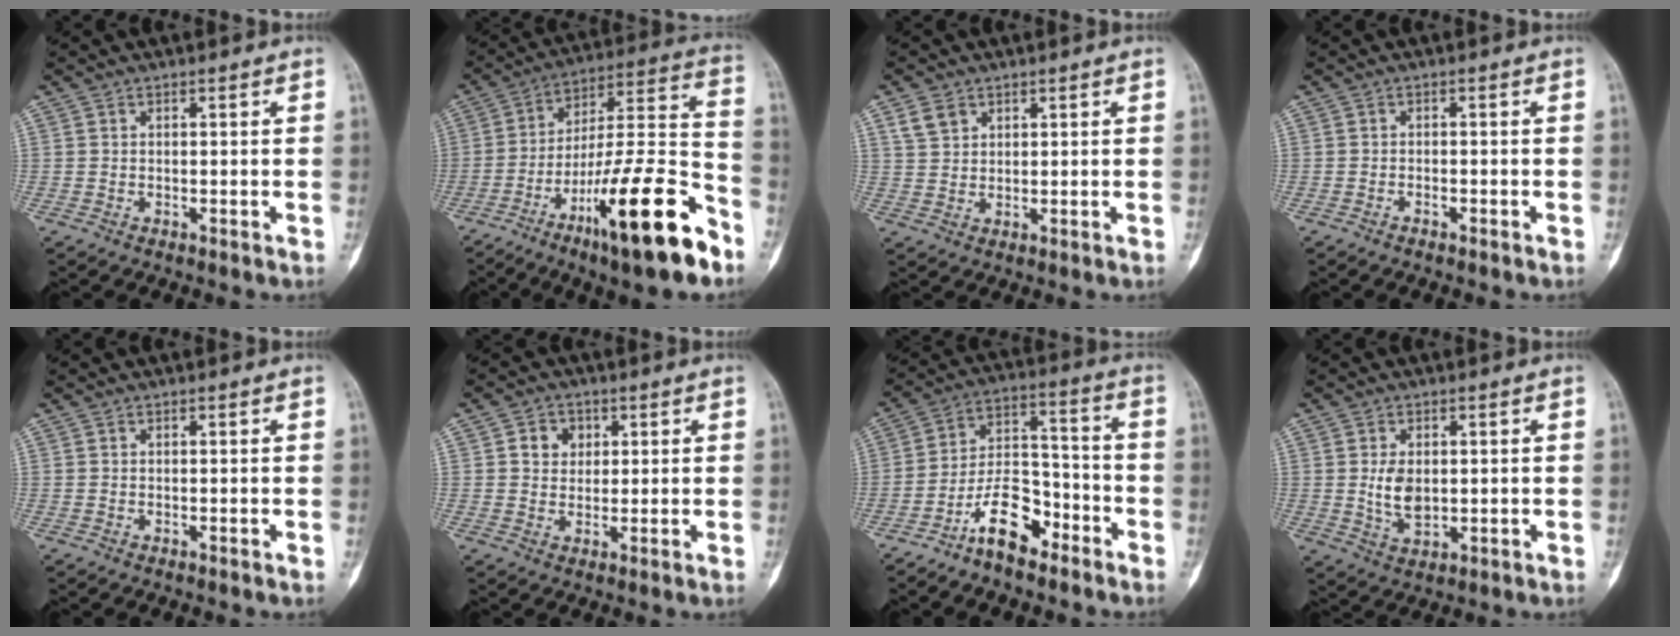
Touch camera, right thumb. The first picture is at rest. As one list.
[{"total": 23.7, "force": [-13.1, 4.2, 19.2], "torque": [-0.308, 0.068, -0.215]}, {"total": 3.8, "force": [2.1, 2.7, 1.6], "torque": [-0.021, -0.006, 0.047]}, {"total": 0.9, "force": [-0.7, 0.3, 0.4], "torque": [-0.013, 0.007, -0.012]}, {"total": 0.0}, {"total": 4.5, "force": [1.3, 3.8, 1.9], "torque": [-0.006, -0.001, 0.019]}, {"total": 11.1, "force": [-7.2, 5.2, 6.7], "torque": [-0.111, 0.071, -0.137]}, {"total": 5.6, "force": [0.5, 3.5, 4.3], "torque": [-0.073, -0.010, 0.019]}]